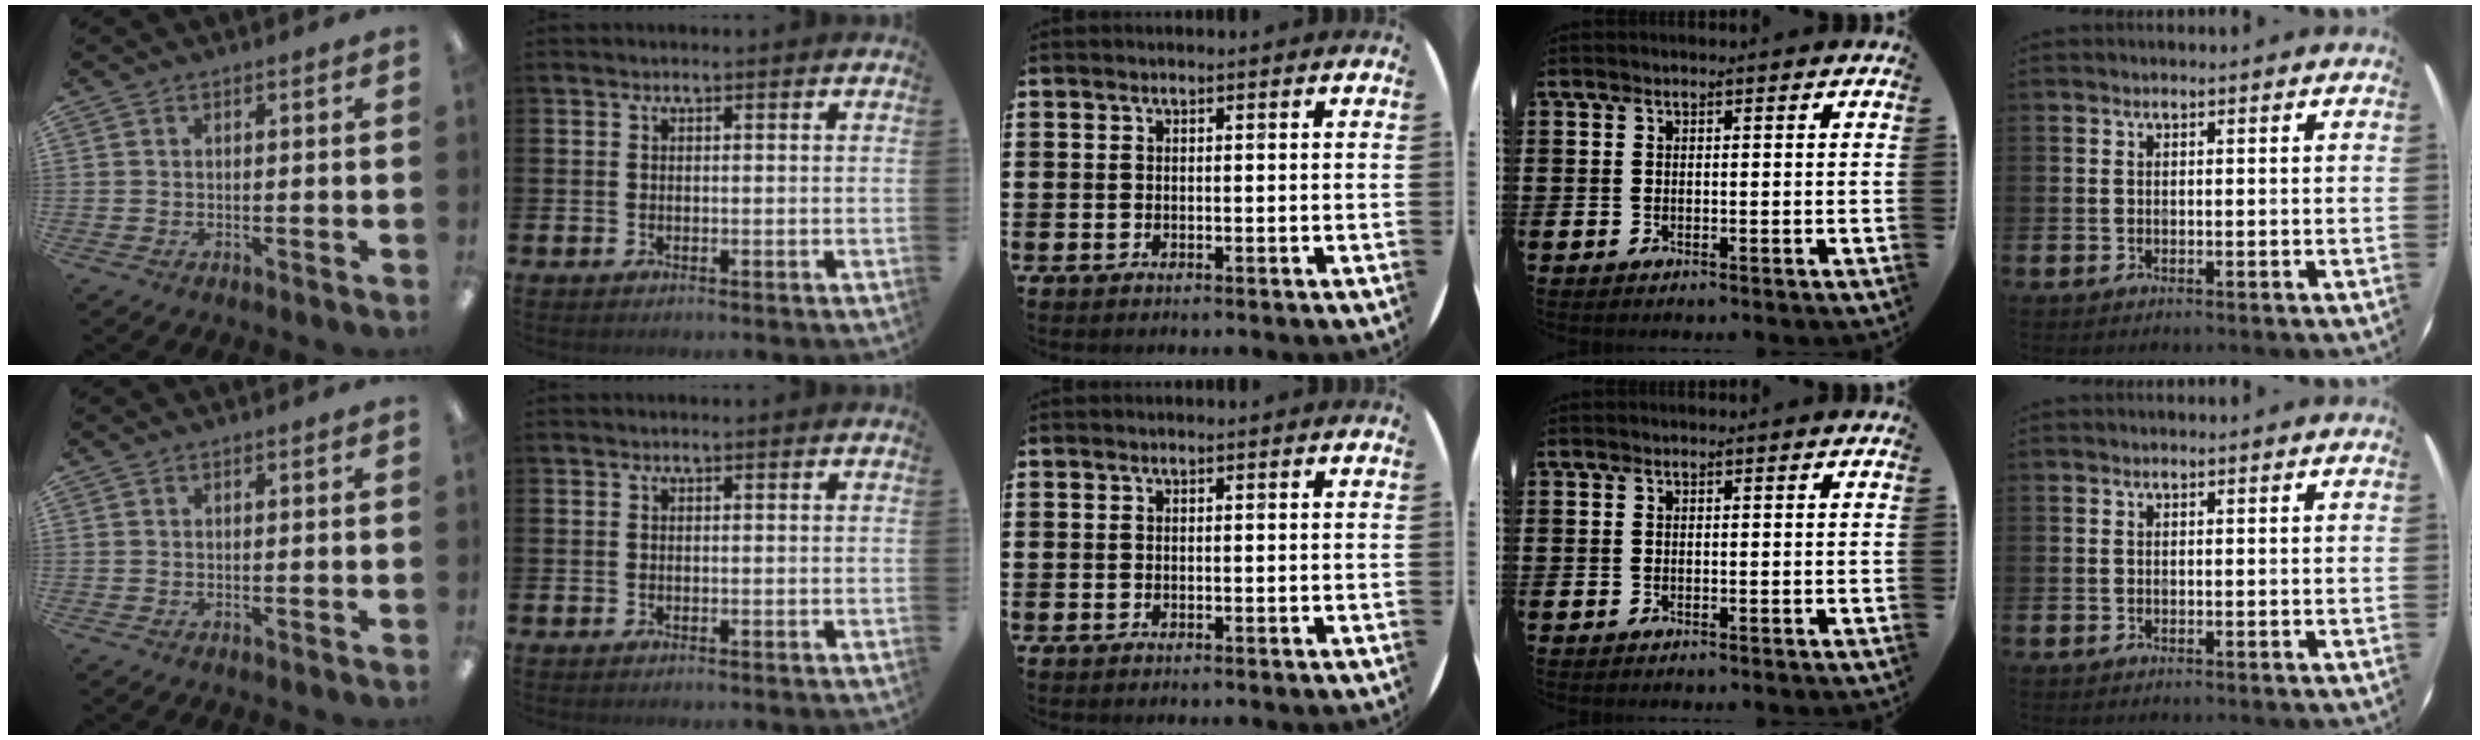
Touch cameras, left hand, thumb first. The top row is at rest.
{}